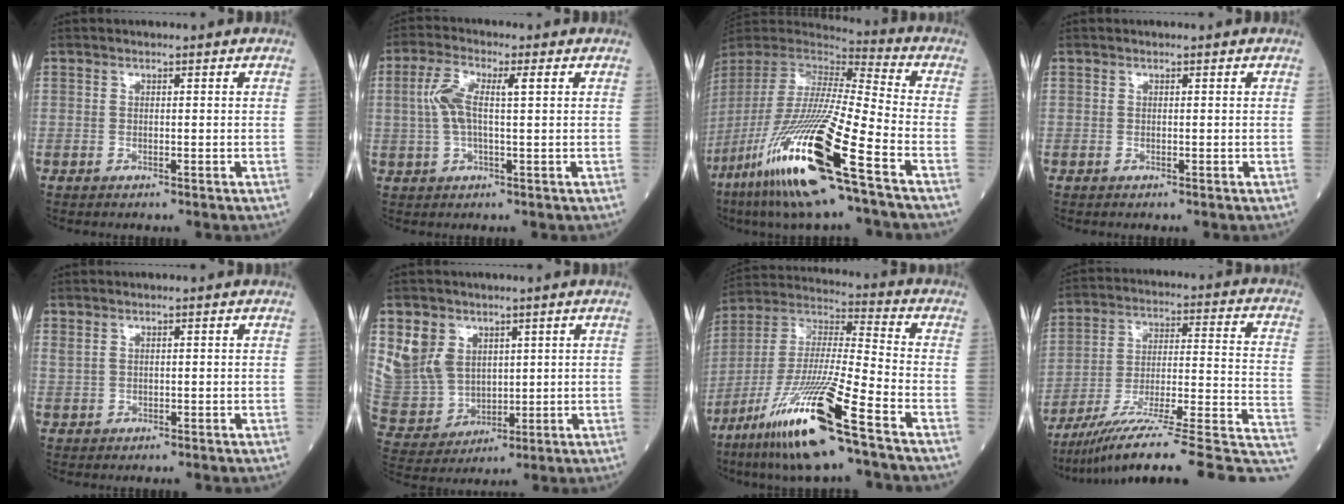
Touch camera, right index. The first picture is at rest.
{"total": 6.1, "force": [1.2, 1.5, 5.8], "torque": [-0.138, 0.025, 0.022]}
{"total": 25.7, "force": [-13.5, 1.1, 21.8], "torque": [-0.463, -0.073, -0.262]}
{"total": 0.0}
{"total": 0.7, "force": [0.5, 0.4, 0.3], "torque": [-0.008, 0.013, 0.013]}
{"total": 10.4, "force": [4.6, 8.3, 4.2], "torque": [-0.113, 0.013, 0.111]}
{"total": 19.0, "force": [-10.9, 0.2, 15.5], "torque": [-0.343, -0.049, -0.210]}
{"total": 22.7, "force": [-16.9, 1.5, 15.1], "torque": [-0.160, 0.026, -0.260]}